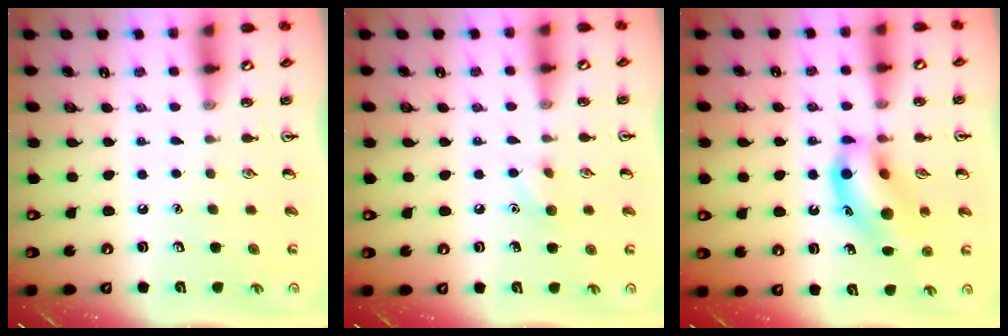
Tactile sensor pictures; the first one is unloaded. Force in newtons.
{"total": 6.2, "press": 6.0, "slide": 1.4}
{"total": 14.3, "press": 14.1, "slide": 2.8}